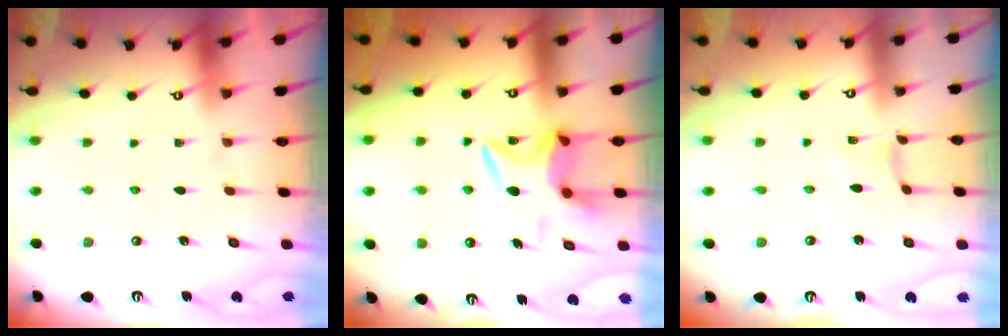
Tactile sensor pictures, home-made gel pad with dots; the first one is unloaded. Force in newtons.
{"total": 9.2, "press": 9.1, "slide": 1.3}
{"total": 0.0}